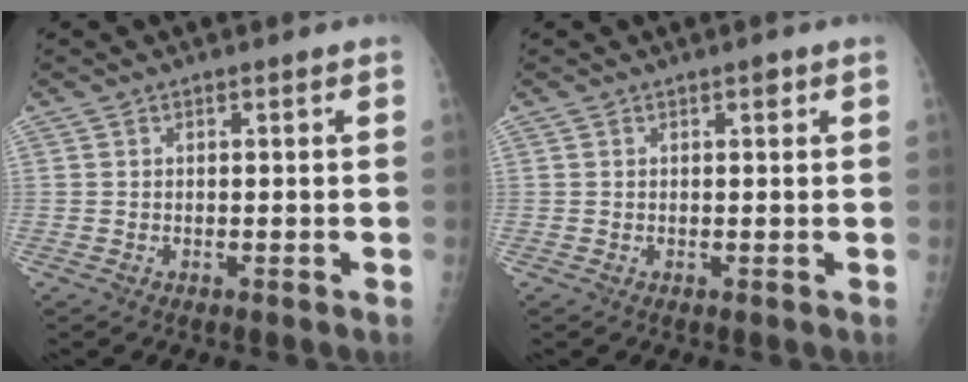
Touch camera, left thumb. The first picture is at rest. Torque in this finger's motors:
{"motor_torque": [-0.15, 0.05, 0.07, 0.14, 0.00]}